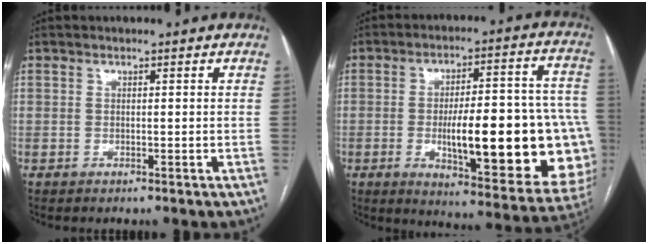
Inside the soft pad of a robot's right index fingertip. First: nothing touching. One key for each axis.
{"total": 26.2, "fx": -4.3, "fy": 6.4, "fz": 25.1, "tx": -0.267, "ty": 0.015, "tz": -0.040}